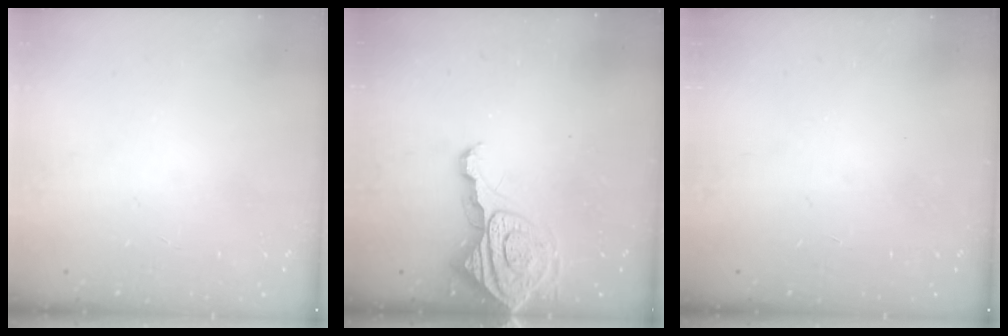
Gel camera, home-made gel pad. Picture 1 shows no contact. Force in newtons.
{"total": 11.5, "press": 11.5, "slide": 1.0}
{"total": 0.0}